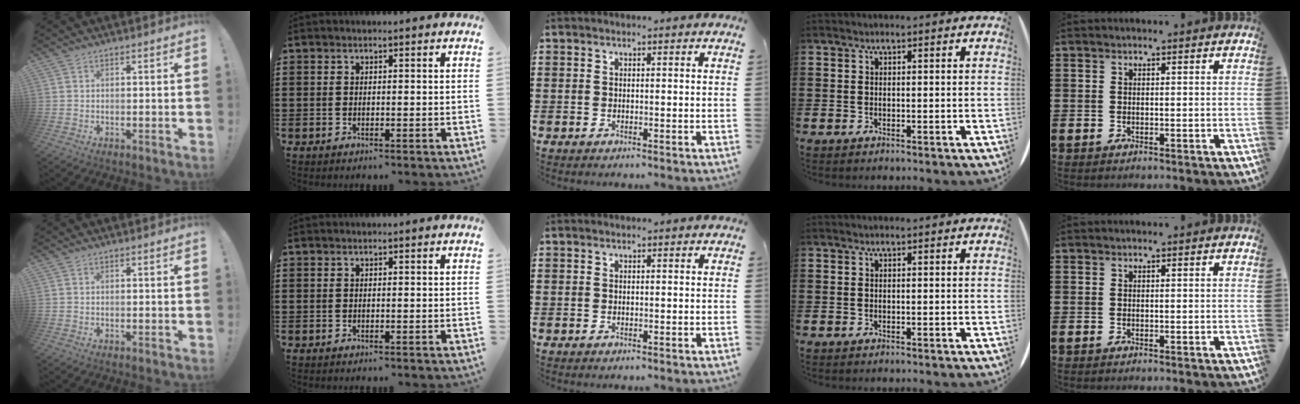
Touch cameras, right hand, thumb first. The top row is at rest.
{}